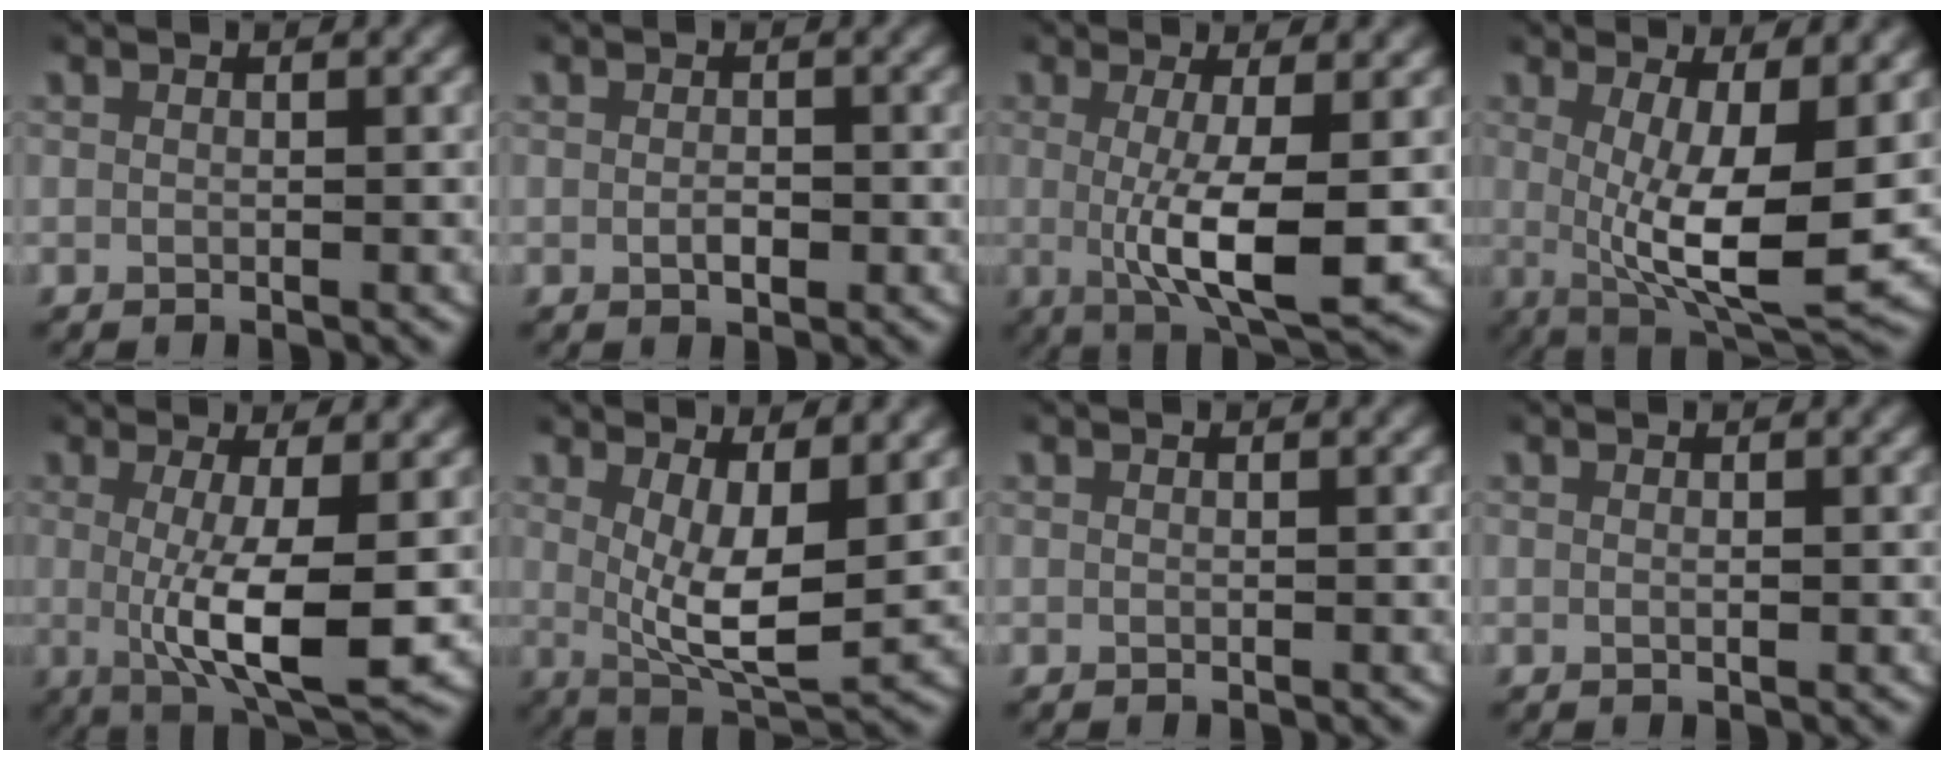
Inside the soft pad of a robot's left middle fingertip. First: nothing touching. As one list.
[{"total": 1.2, "force": [-0.3, 0.8, 0.8], "torque": [-0.016, -0.004, -0.003]}, {"total": 7.3, "force": [-0.3, 1.9, 7.0], "torque": [-0.120, -0.018, 0.002]}, {"total": 9.9, "force": [0.5, 3.6, 9.2], "torque": [-0.150, -0.034, 0.021]}, {"total": 8.2, "force": [-0.1, 2.2, 7.9], "torque": [-0.132, -0.021, 0.006]}, {"total": 7.1, "force": [1.3, 2.9, 6.3], "torque": [-0.108, -0.027, 0.032]}, {"total": 0.0}, {"total": 0.0}]